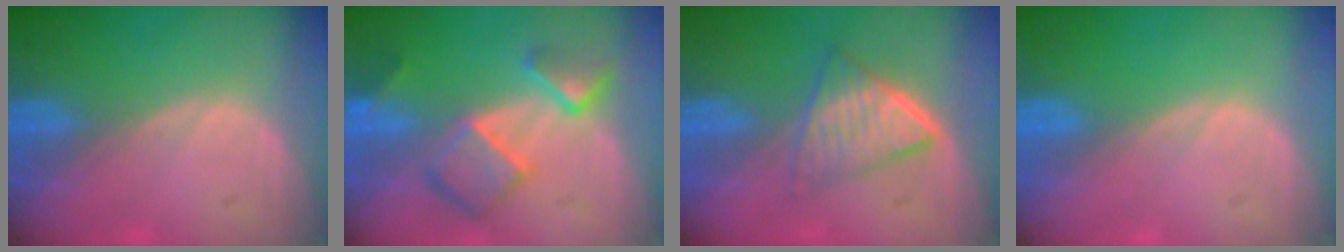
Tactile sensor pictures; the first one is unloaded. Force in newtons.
{"total": 7.9, "press": 6.8, "slide": 3.9}
{"total": 6.6, "press": 5.6, "slide": 3.4}
{"total": 0.0}